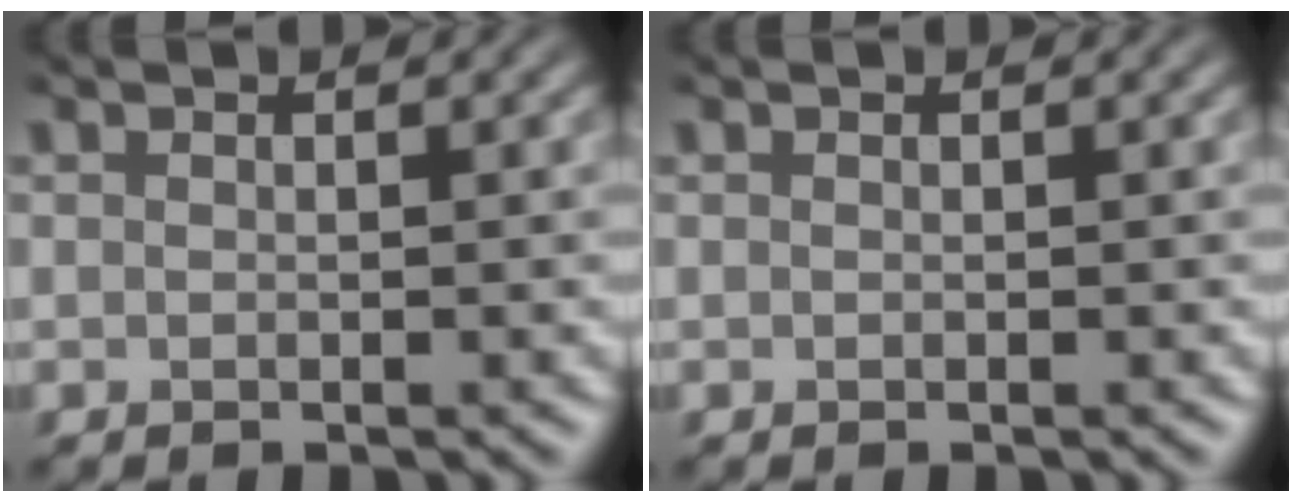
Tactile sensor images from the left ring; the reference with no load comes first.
{"total": 0.0}